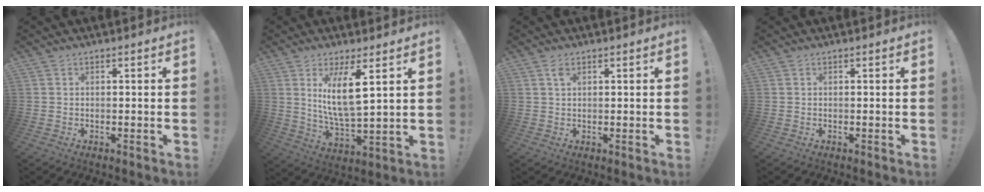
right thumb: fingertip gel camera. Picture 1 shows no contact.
{"total": 11.9, "force": [5.2, 3.0, 10.4], "torque": [-0.186, -0.032, 0.079]}
{"total": 1.9, "force": [1.1, 1.0, 1.3], "torque": [-0.021, -0.002, 0.018]}
{"total": 0.0}